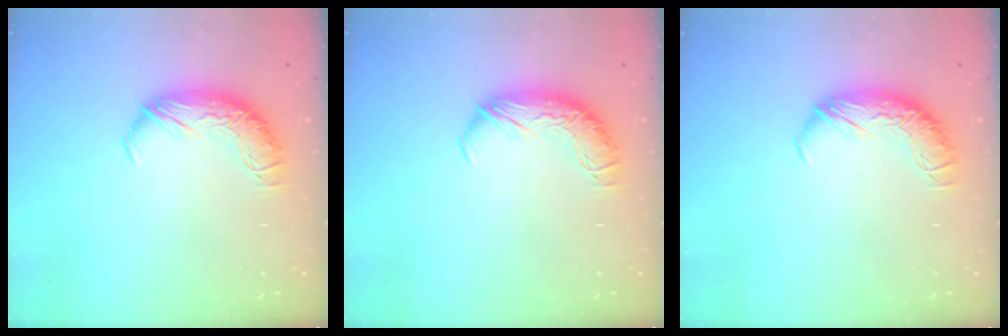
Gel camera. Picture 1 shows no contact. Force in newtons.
{"total": 0.0}
{"total": 0.0}